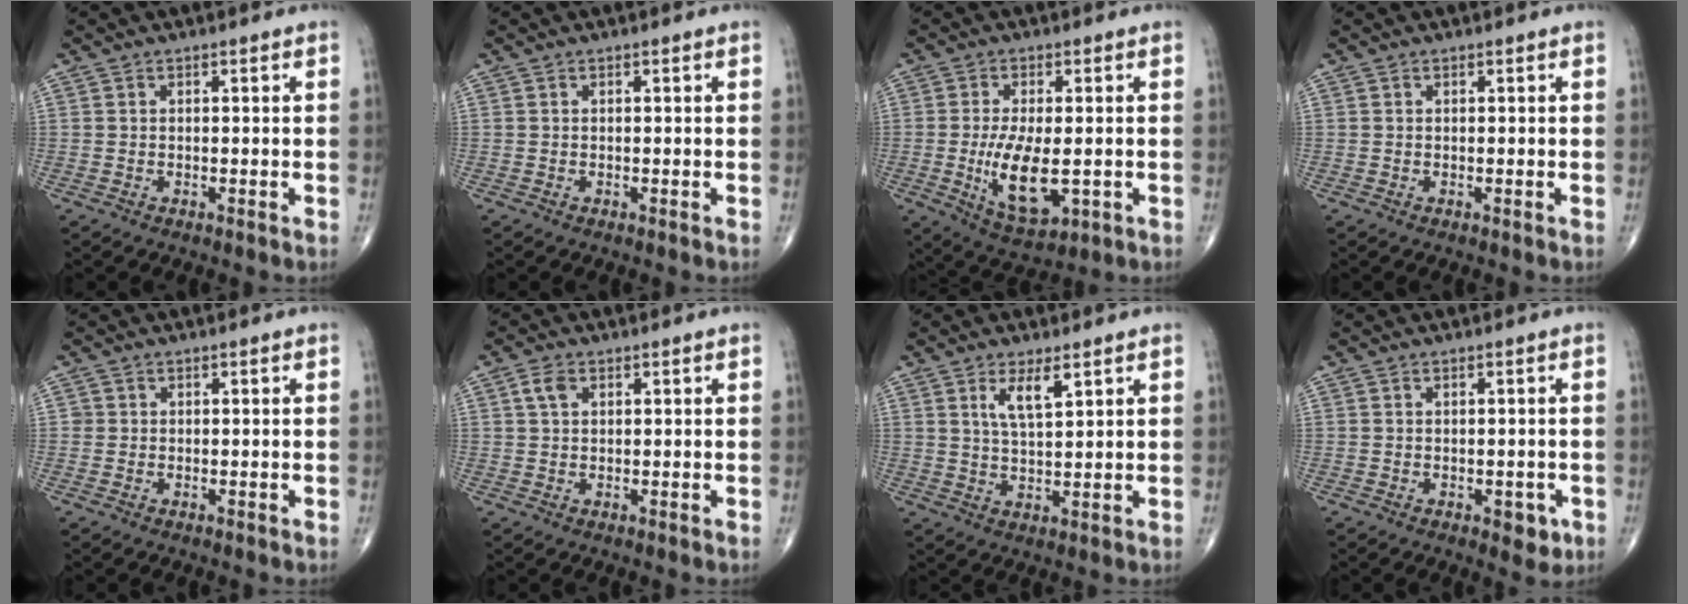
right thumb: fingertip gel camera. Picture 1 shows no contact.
{"total": 0.0}
{"total": 10.9, "force": [-1.7, 4.8, 9.6], "torque": [-0.169, -0.019, -0.019]}
{"total": 0.0}
{"total": 0.6, "force": [0.0, 0.6, 0.0], "torque": [0.004, 0.003, 0.000]}
{"total": 2.6, "force": [1.0, 1.7, 1.8], "torque": [-0.032, 0.005, 0.019]}
{"total": 5.2, "force": [2.7, 1.5, 4.2], "torque": [-0.077, -0.019, 0.055]}
{"total": 3.4, "force": [-1.3, 1.8, 2.5], "torque": [-0.013, 0.001, -0.010]}